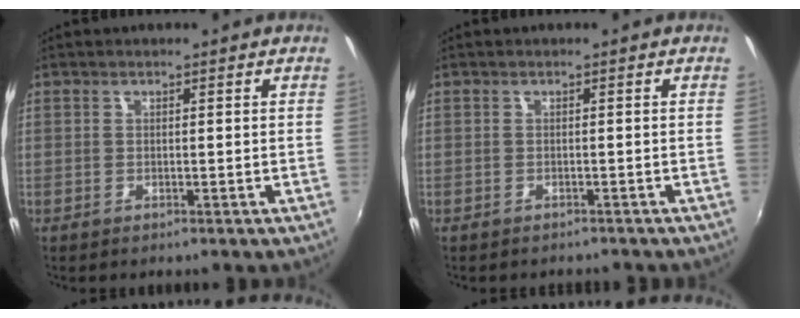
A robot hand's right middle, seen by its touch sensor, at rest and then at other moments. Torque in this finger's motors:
{"motor_torque": [1.00, -1.13, 0.09, 0.04]}